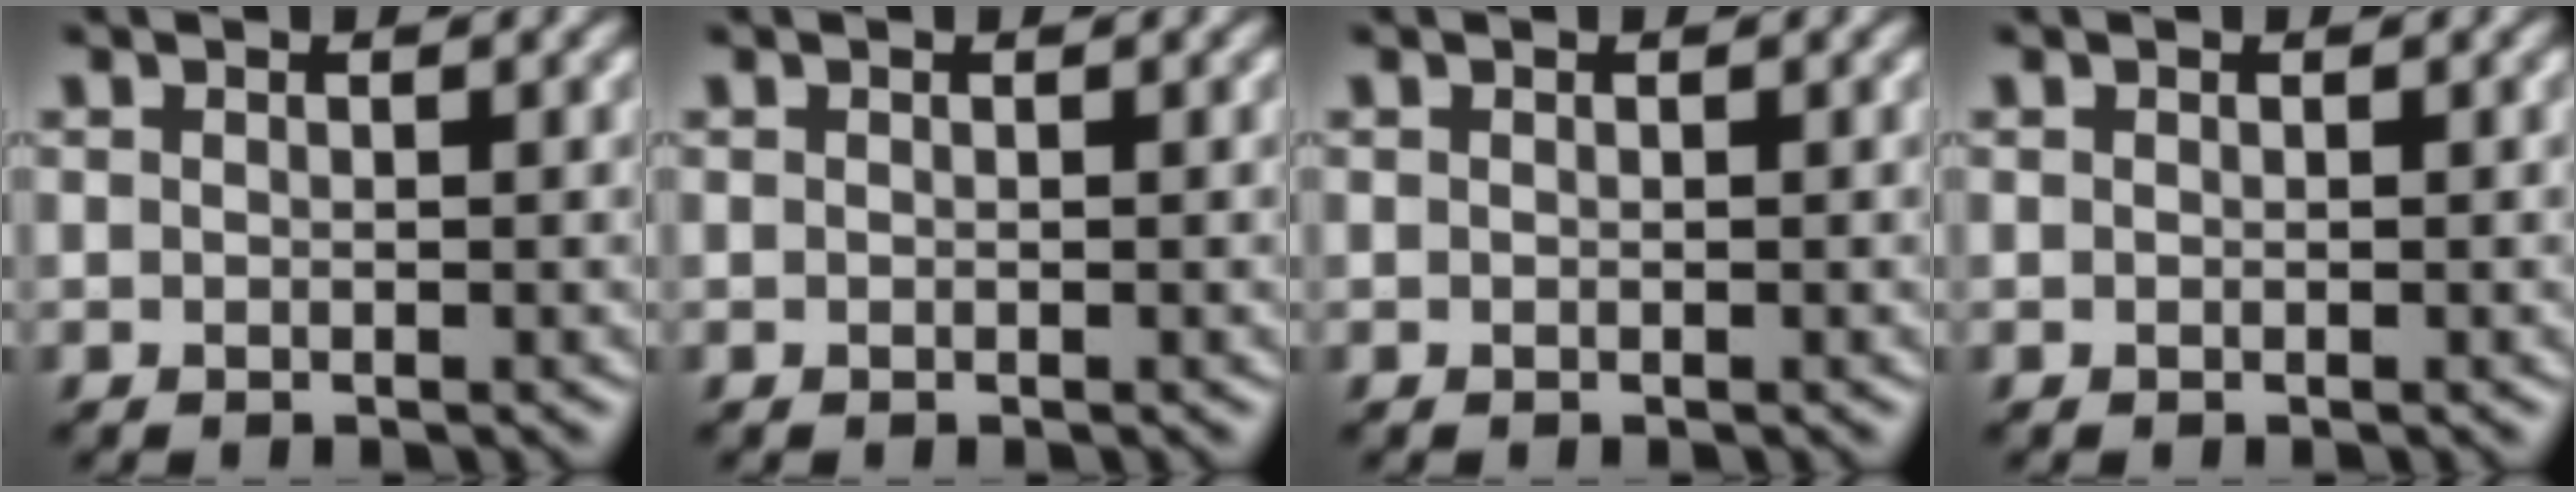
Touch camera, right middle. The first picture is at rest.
{"total": 0.0}
{"total": 0.0}
{"total": 0.0}